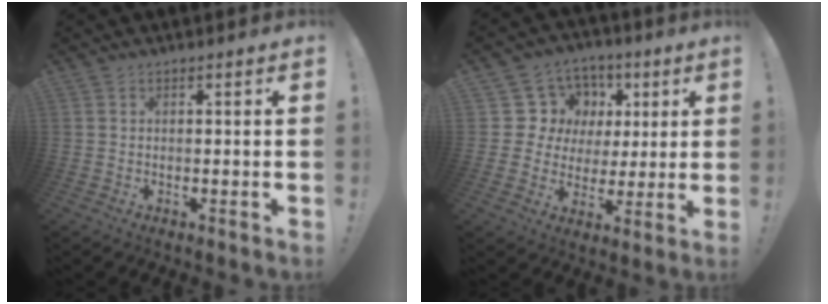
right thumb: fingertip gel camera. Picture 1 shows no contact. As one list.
[{"total": 11.5, "force": [3.3, 10.7, 2.6], "torque": [-0.028, -0.023, 0.083]}]